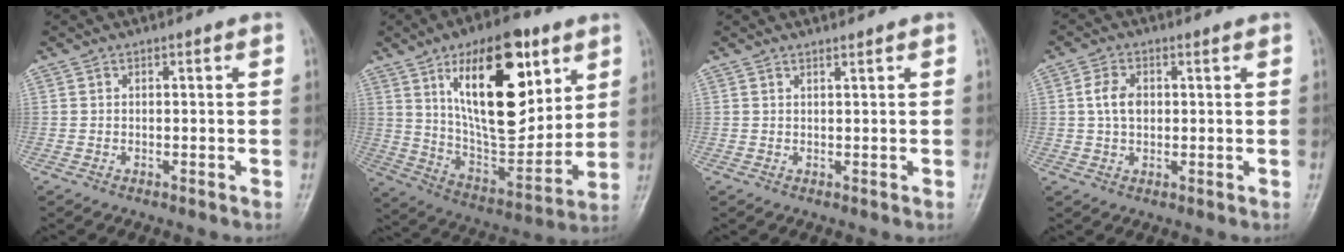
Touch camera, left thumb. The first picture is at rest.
{"total": 24.0, "force": [9.8, 11.0, 18.9], "torque": [-0.253, -0.048, 0.168]}
{"total": 0.7, "force": [0.6, -0.1, 0.2], "torque": [-0.006, -0.007, 0.012]}
{"total": 4.4, "force": [0.7, 2.9, 3.2], "torque": [-0.060, 0.004, 0.009]}